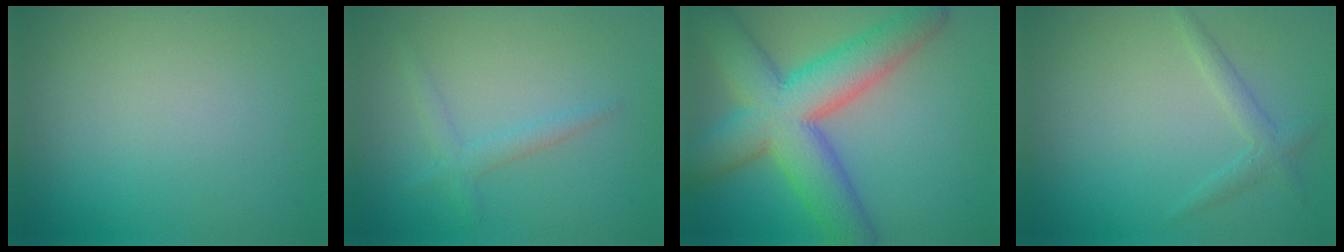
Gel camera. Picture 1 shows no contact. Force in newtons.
{"total": 1.7, "press": 1.7, "slide": 0.1}
{"total": 10.5, "press": 10.5, "slide": 0.4}
{"total": 1.6, "press": 1.6, "slide": 0.1}